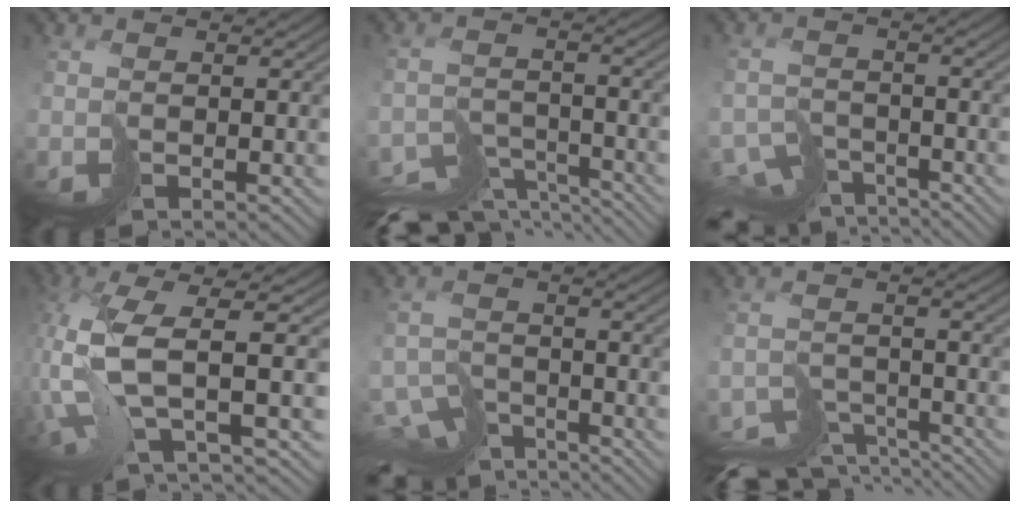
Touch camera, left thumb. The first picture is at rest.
{"total": 9.6, "force": [-9.0, 2.3, 2.5], "torque": [-0.030, -0.013, -0.136]}
{"total": 8.4, "force": [-7.3, 3.5, 2.2], "torque": [-0.026, -0.012, -0.116]}
{"total": 8.1, "force": [0.0, 1.6, 8.0], "torque": [-0.177, -0.003, -0.013]}
{"total": 10.0, "force": [-8.7, 4.0, 3.0], "torque": [-0.044, -0.013, -0.139]}
{"total": 8.3, "force": [-7.8, 2.2, 2.2], "torque": [-0.022, -0.013, -0.118]}